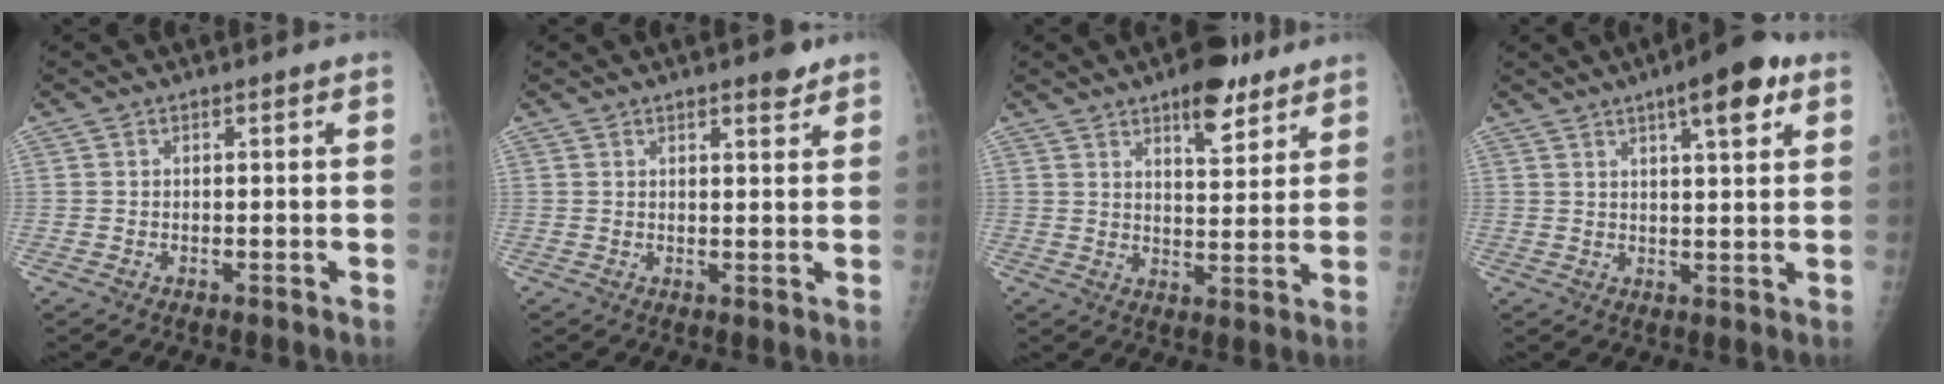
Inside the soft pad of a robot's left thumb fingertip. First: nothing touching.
{"total": 3.3, "force": [2.3, 0.9, 2.2], "torque": [-0.024, -0.012, 0.029]}
{"total": 9.3, "force": [6.0, 3.7, 6.1], "torque": [-0.067, -0.033, 0.087]}
{"total": 9.7, "force": [5.0, 2.6, 7.9], "torque": [-0.099, -0.011, 0.066]}